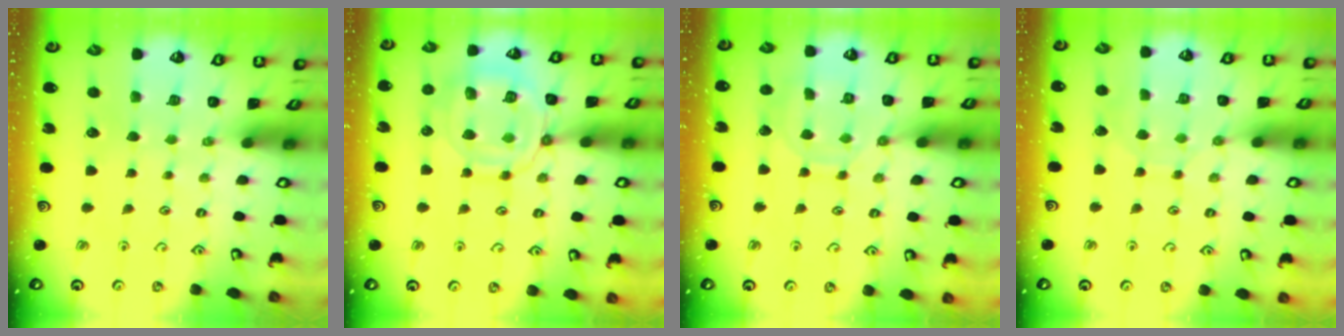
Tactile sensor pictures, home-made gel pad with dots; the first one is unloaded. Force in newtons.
{"total": 13.4, "press": 13.3, "slide": 1.0}
{"total": 9.9, "press": 9.9, "slide": 0.6}
{"total": 5.0, "press": 5.0, "slide": 0.5}